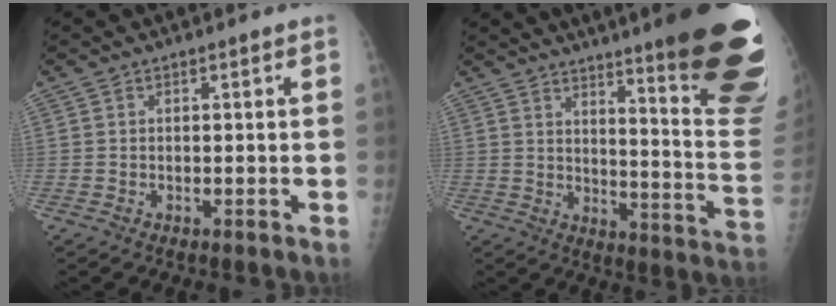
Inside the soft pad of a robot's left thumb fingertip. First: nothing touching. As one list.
[{"total": 26.1, "force": [17.3, 3.1, 19.3], "torque": [-0.190, -0.112, 0.224]}]